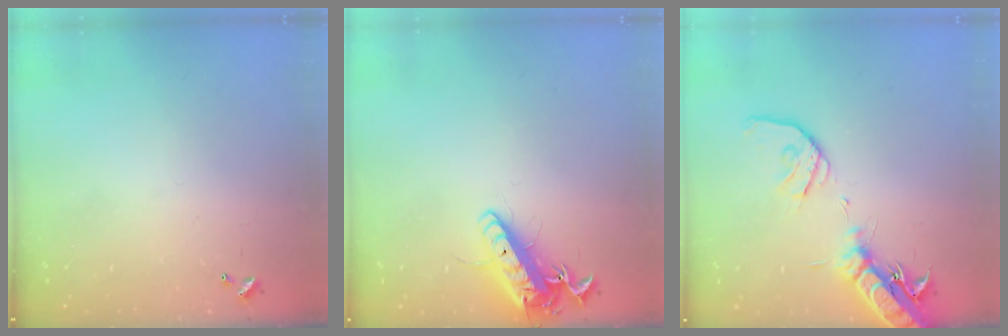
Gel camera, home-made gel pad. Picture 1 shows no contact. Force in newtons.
{"total": 14.7, "press": 14.4, "slide": 2.8}
{"total": 19.4, "press": 19.1, "slide": 3.5}